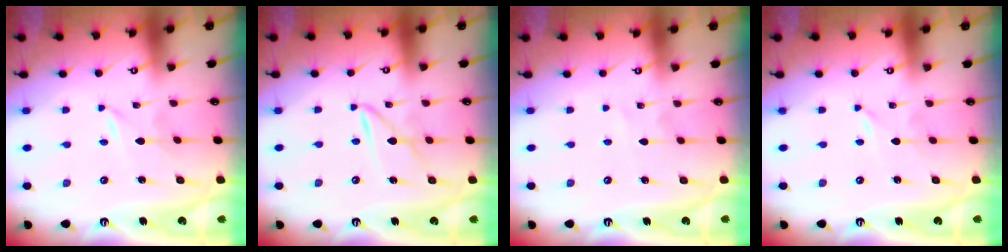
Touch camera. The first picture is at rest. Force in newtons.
{"total": 4.6, "press": 4.6, "slide": 0.3}
{"total": 2.6, "press": 2.6, "slide": 0.3}
{"total": 0.0}